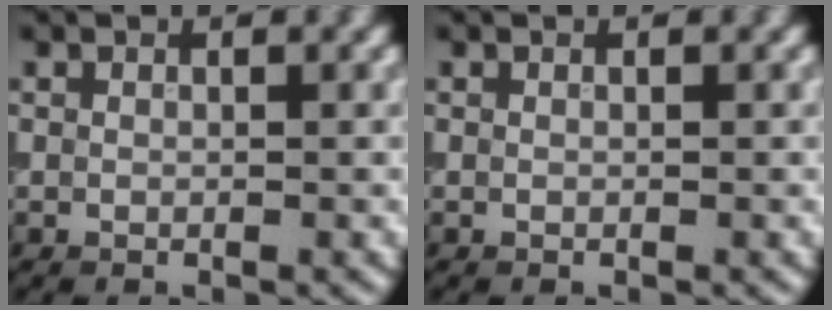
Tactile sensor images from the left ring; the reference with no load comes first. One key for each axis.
{"total": 0.0}